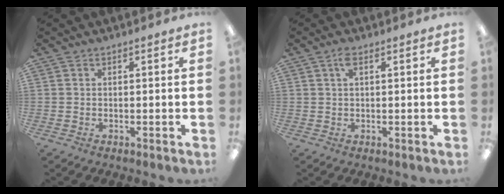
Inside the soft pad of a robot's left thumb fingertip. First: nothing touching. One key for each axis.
{"total": 2.3, "fx": 1.4, "fy": 0.8, "fz": 1.7, "tx": -0.039, "ty": 0.007, "tz": 0.022}